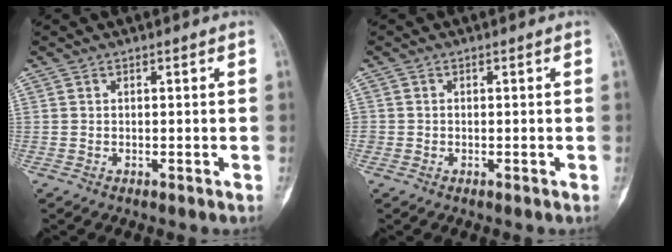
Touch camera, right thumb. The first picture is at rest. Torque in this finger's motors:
{"motor_torque": [0.08, 0.05, 0.28, 0.24, -0.02]}